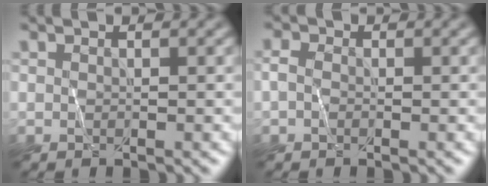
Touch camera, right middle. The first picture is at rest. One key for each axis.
{"total": 1.2, "fx": -0.5, "fy": 0.9, "fz": 0.6, "tx": -0.013, "ty": 0.009, "tz": -0.007}